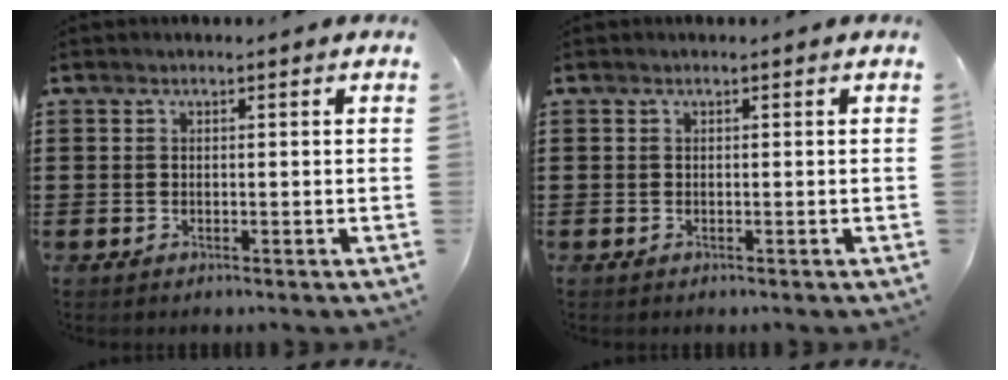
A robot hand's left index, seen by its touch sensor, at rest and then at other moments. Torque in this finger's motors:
{"motor_torque": [0.00, 0.00, 0.00, 0.00]}